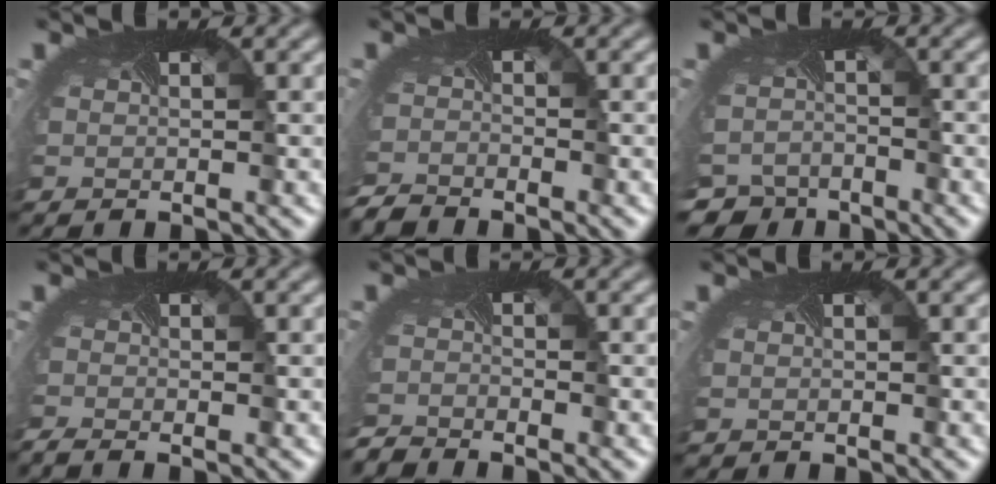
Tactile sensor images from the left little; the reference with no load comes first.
{"total": 2.8, "force": [-2.7, 0.1, -0.3], "torque": [-0.008, -0.020, -0.059]}
{"total": 5.4, "force": [-4.7, 2.5, 0.9], "torque": [-0.019, -0.028, -0.075]}
{"total": 2.1, "force": [-1.9, 0.2, 0.8], "torque": [-0.019, -0.018, -0.036]}
{"total": 2.7, "force": [-2.7, -0.1, -0.5], "torque": [-0.003, -0.020, -0.059]}
{"total": 0.0}